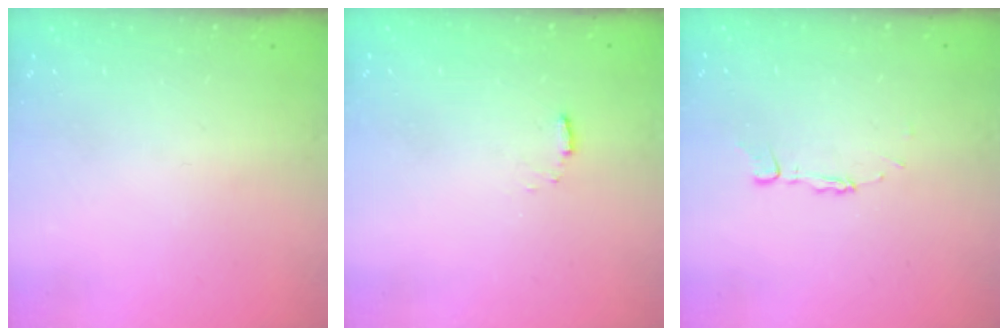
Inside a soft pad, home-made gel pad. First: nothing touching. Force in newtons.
{"total": 2.9, "press": 2.9, "slide": 0.5}
{"total": 4.1, "press": 4.0, "slide": 0.3}